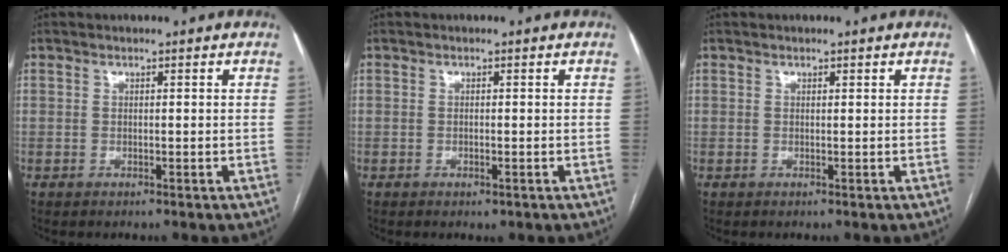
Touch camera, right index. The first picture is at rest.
{"total": 0.8, "force": [-0.5, 0.3, 0.6], "torque": [-0.009, -0.002, -0.003]}
{"total": 0.0}